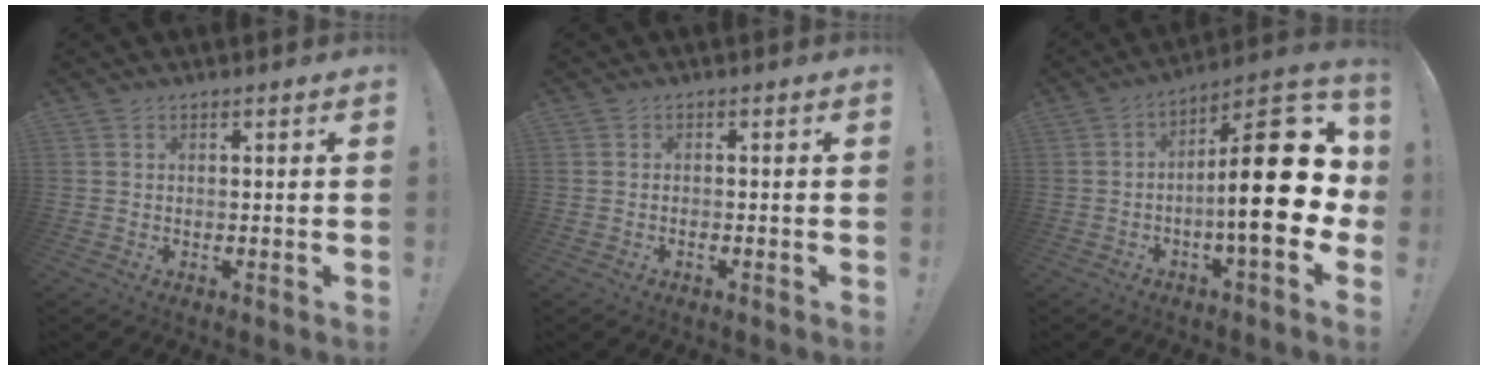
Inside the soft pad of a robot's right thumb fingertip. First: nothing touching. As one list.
[{"total": 0.8, "force": [-0.7, 0.1, 0.4], "torque": [-0.005, -0.004, -0.012]}, {"total": 24.2, "force": [-0.5, 7.9, 22.8], "torque": [-0.330, 0.000, -0.008]}]